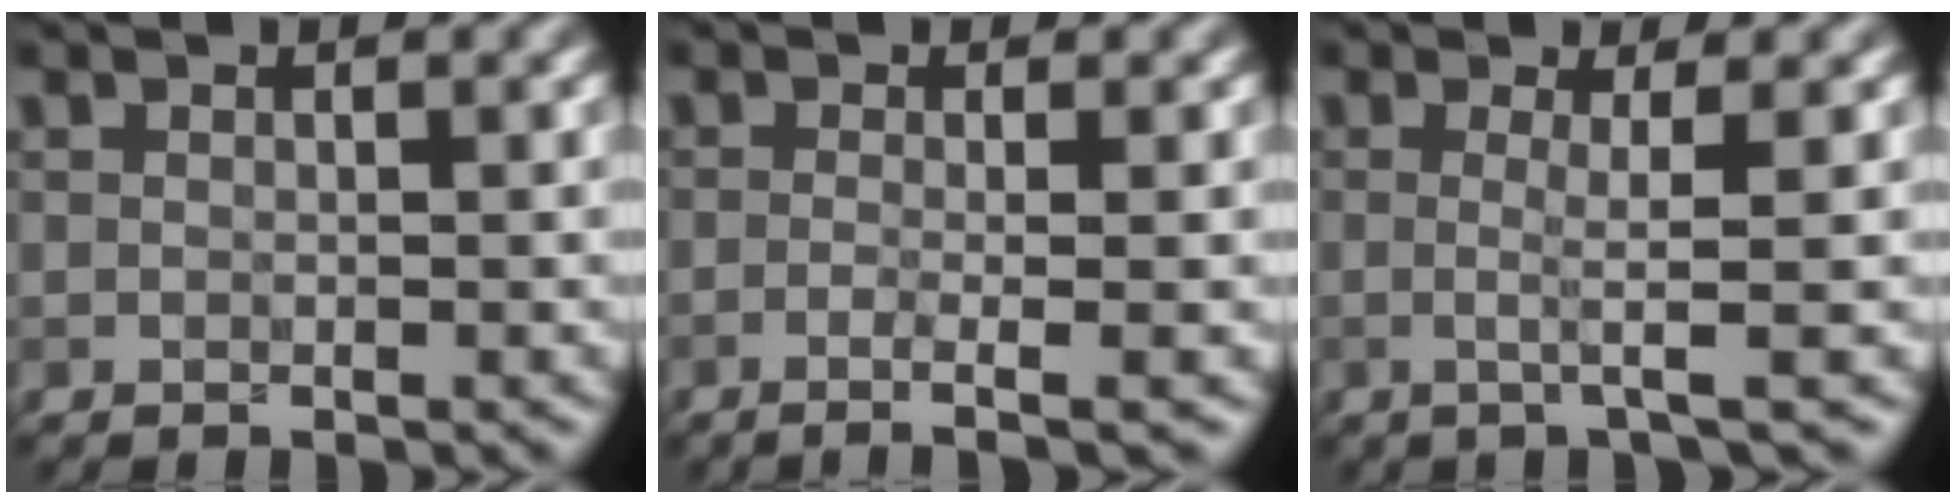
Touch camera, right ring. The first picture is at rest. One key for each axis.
{"total": 3.3, "fx": -0.9, "fy": 1.3, "fz": 2.9, "tx": -0.029, "ty": -0.002, "tz": -0.026}
{"total": 2.4, "fx": 0.1, "fy": 0.3, "fz": 2.4, "tx": -0.045, "ty": -0.005, "tz": -0.010}